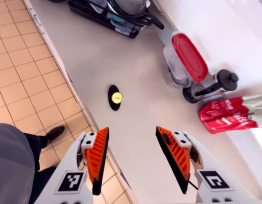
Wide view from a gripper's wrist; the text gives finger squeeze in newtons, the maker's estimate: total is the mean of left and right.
{"total": 0.0}